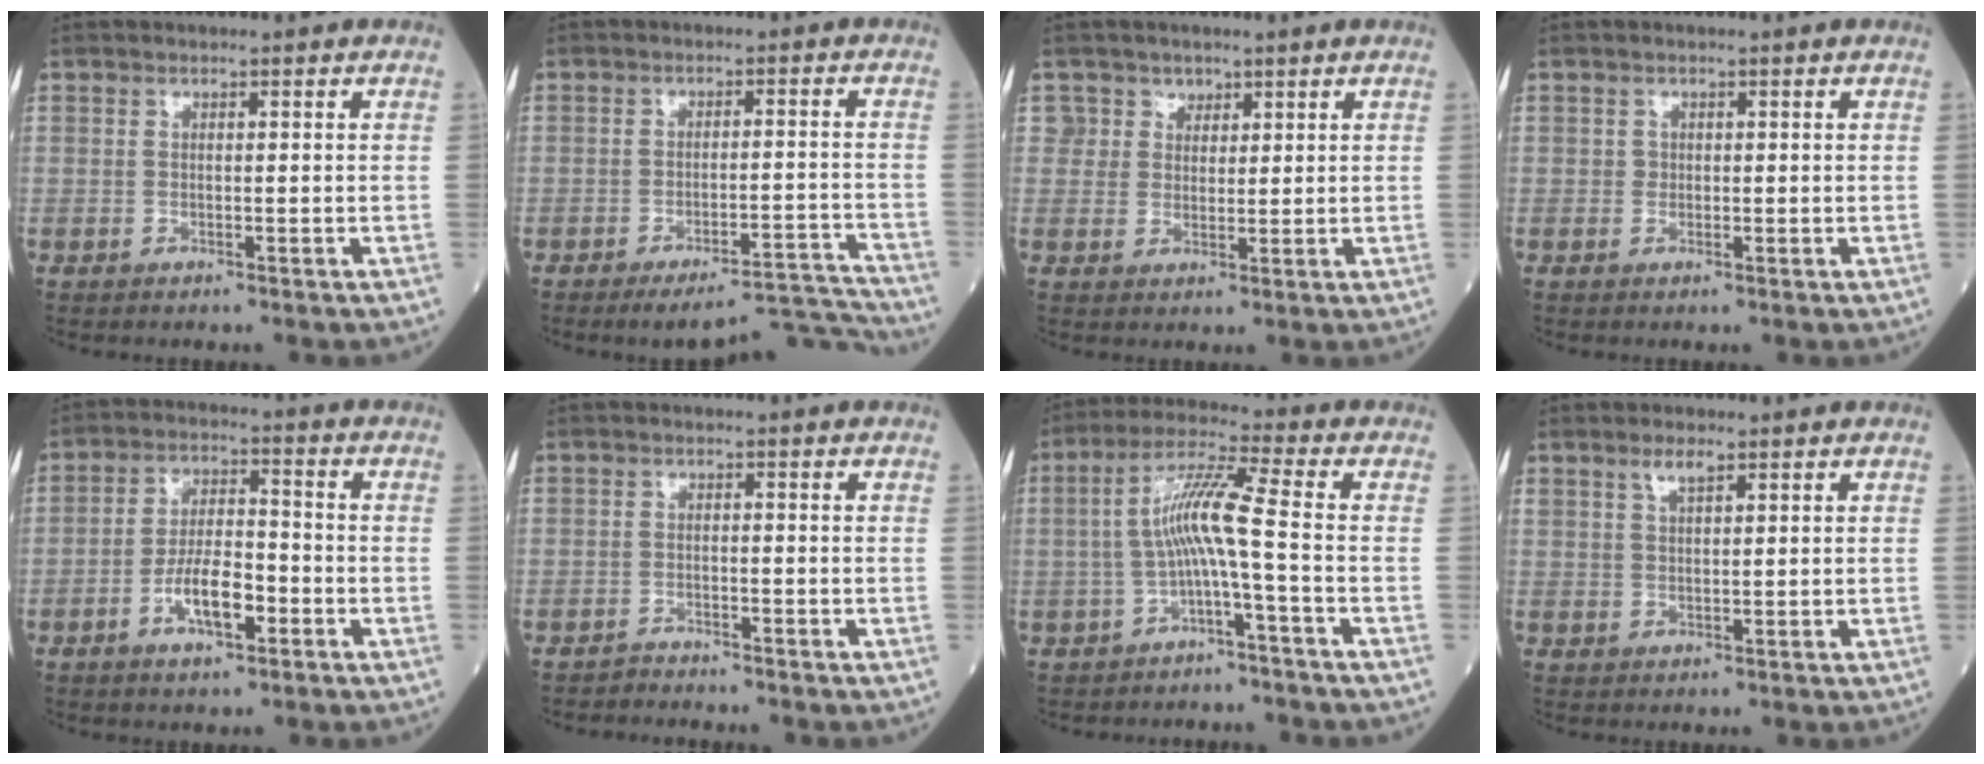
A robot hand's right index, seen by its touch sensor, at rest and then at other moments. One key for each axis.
{"total": 9.4, "fx": -9.3, "fy": -0.8, "fz": 1.6, "tx": 0.004, "ty": 0.015, "tz": -0.138}
{"total": 3.2, "fx": 1.8, "fy": 2.5, "fz": -0.6, "tx": 0.031, "ty": -0.003, "tz": 0.023}
{"total": 0.6, "fx": 0.0, "fy": 0.6, "fz": 0.1, "tx": 0.001, "ty": 0.003, "tz": 0.000}
{"total": 7.6, "fx": -3.2, "fy": 2.5, "fz": 6.4, "tx": -0.124, "ty": 0.006, "tz": -0.058}
{"total": 1.6, "fx": -1.5, "fy": 0.0, "fz": -0.5, "tx": 0.011, "ty": -0.007, "tz": -0.024}
{"total": 7.3, "fx": -1.5, "fy": -0.9, "fz": 7.1, "tx": -0.139, "ty": 0.025, "tz": -0.026}
{"total": 2.4, "fx": 1.7, "fy": 0.5, "fz": 1.7, "tx": -0.035, "ty": 0.003, "tz": 0.033}